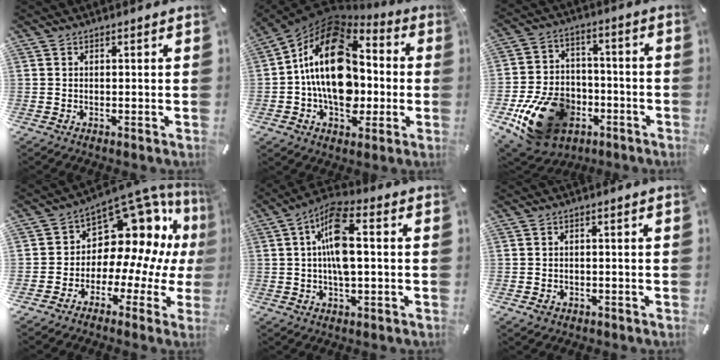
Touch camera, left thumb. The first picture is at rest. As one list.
[{"total": 22.0, "force": [0.4, 15.1, 16.0], "torque": [-0.305, -0.001, 0.007]}, {"total": 19.8, "force": [-8.7, 14.1, 10.8], "torque": [-0.194, 0.056, -0.132]}, {"total": 15.7, "force": [7.8, 9.9, 9.4], "torque": [-0.137, -0.085, 0.137]}, {"total": 11.0, "force": [0.6, 4.4, 10.1], "torque": [-0.200, 0.009, 0.010]}, {"total": 2.2, "force": [-1.1, 1.8, 0.8], "torque": [-0.012, 0.006, -0.023]}]